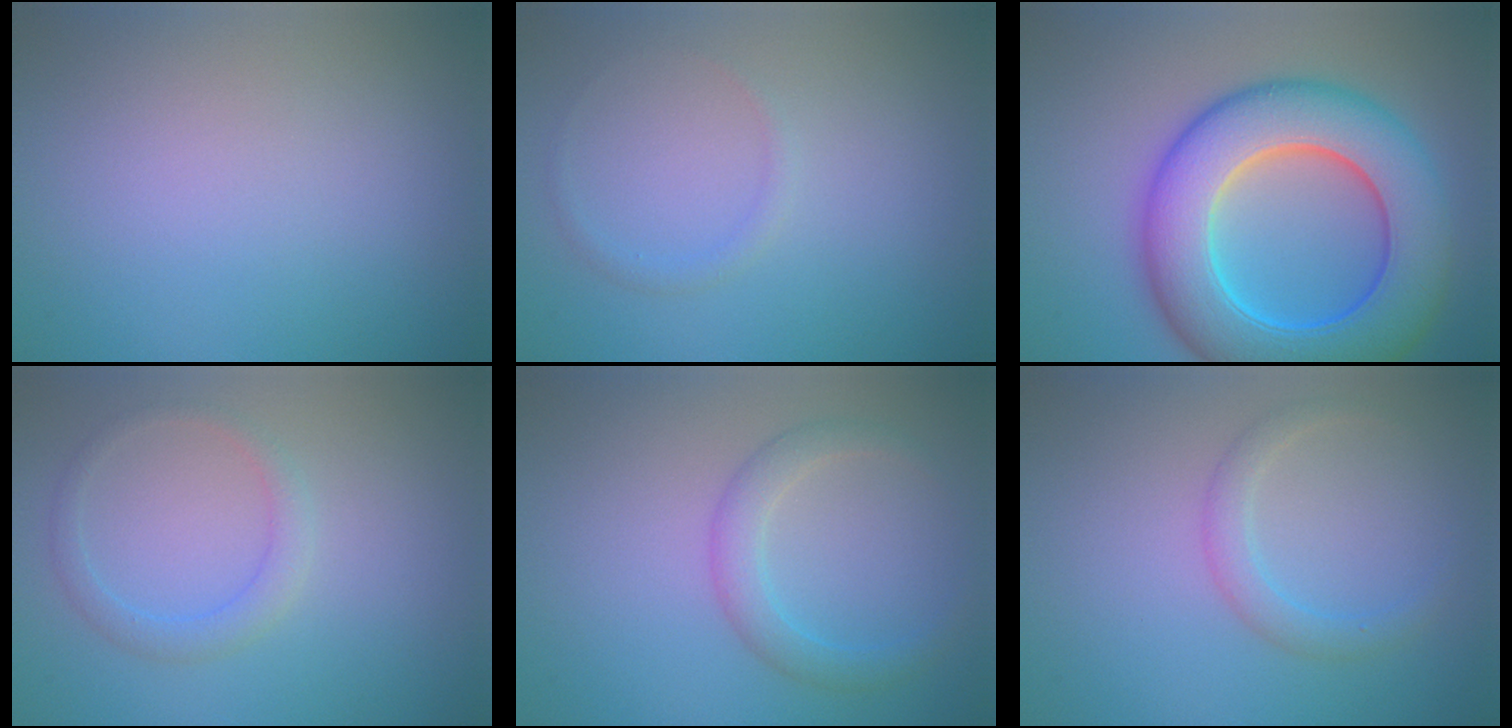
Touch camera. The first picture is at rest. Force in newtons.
{"total": 0.9, "press": 0.8, "slide": 0.1}
{"total": 12.0, "press": 12.0, "slide": 0.2}
{"total": 1.8, "press": 1.8, "slide": 0.0}
{"total": 2.4, "press": 2.4, "slide": 0.1}
{"total": 1.9, "press": 1.9, "slide": 0.2}